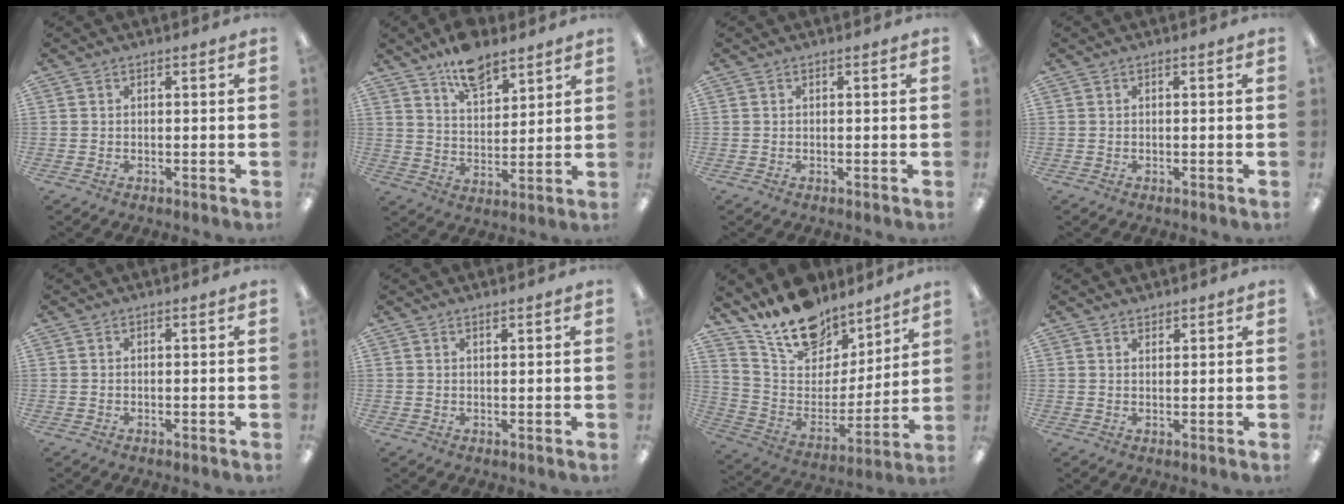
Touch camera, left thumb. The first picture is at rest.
{"total": 10.0, "force": [7.8, 4.5, 4.4], "torque": [-0.068, -0.040, 0.139]}
{"total": 0.0}
{"total": 0.0}
{"total": 0.0}
{"total": 0.9, "force": [0.9, 0.1, 0.3], "torque": [-0.006, 0.000, 0.016]}
{"total": 18.0, "force": [15.5, 7.9, 4.8], "torque": [-0.111, -0.116, 0.285]}
{"total": 1.5, "force": [1.4, 0.4, -0.1], "torque": [0.001, -0.002, 0.028]}